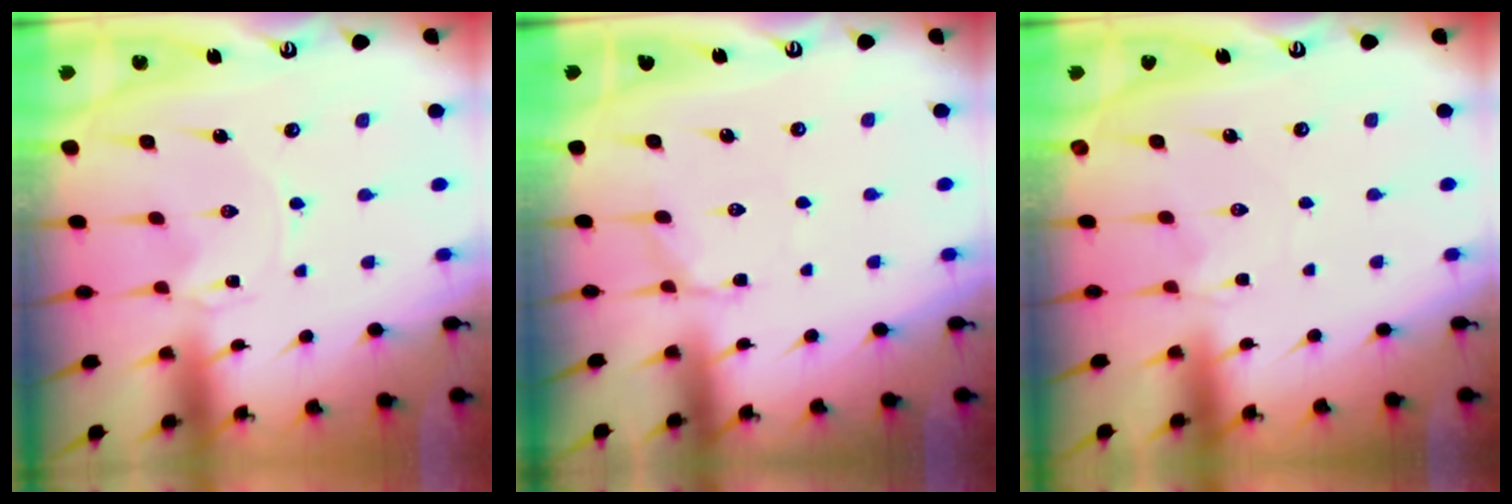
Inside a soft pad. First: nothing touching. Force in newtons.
{"total": 4.1, "press": 3.8, "slide": 1.4}
{"total": 2.3, "press": 2.2, "slide": 0.4}